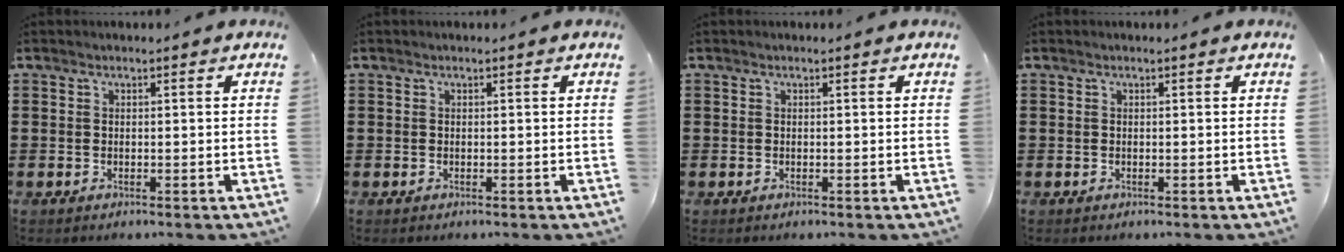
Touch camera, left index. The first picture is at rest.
{"total": 0.0}
{"total": 0.0}
{"total": 0.0}